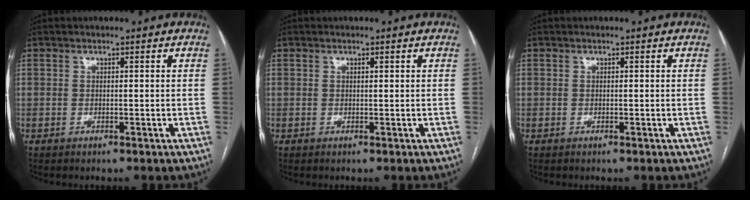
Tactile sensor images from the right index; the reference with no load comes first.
{"total": 0.0}
{"total": 0.0}